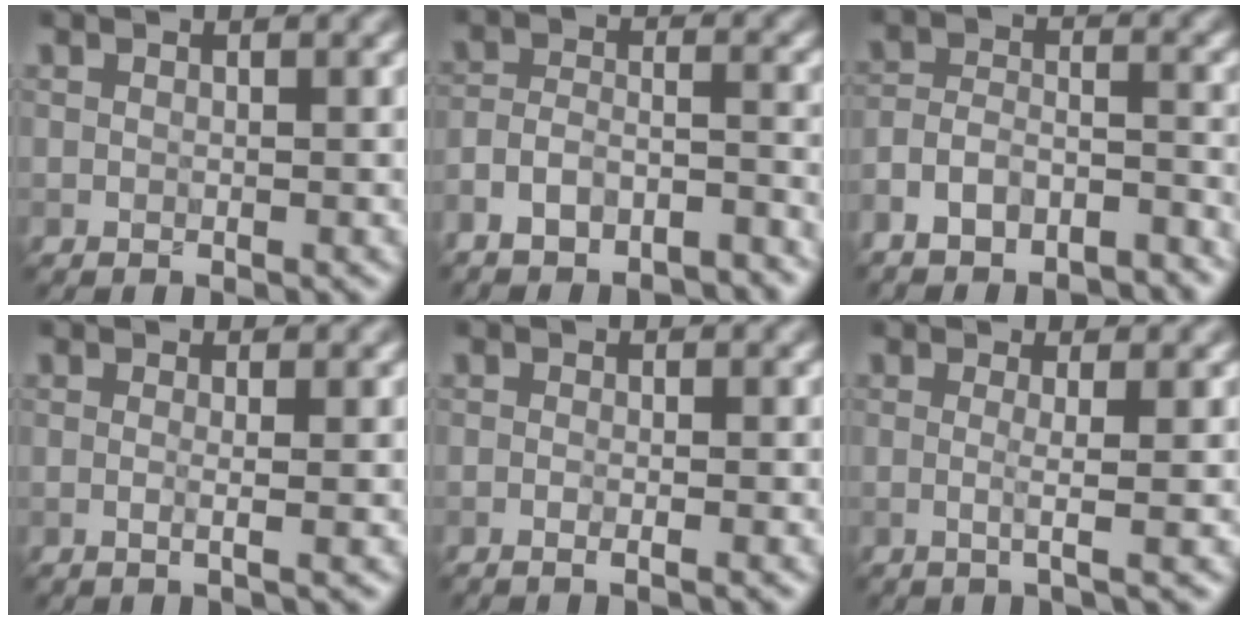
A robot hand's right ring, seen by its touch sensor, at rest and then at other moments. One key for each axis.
{"total": 6.4, "fx": -5.6, "fy": 2.2, "fz": 2.3, "tx": -0.036, "ty": 0.002, "tz": -0.097}
{"total": 6.6, "fx": -5.7, "fy": 2.5, "fz": 2.3, "tx": -0.037, "ty": 0.001, "tz": -0.101}
{"total": 2.9, "fx": 0.6, "fy": 1.6, "fz": 2.3, "tx": -0.004, "ty": 0.006, "tz": -0.023}
{"total": 2.1, "fx": -1.0, "fy": 0.9, "fz": 1.7, "tx": -0.005, "ty": 0.002, "tz": -0.029}
{"total": 2.0, "fx": 0.0, "fy": 0.6, "fz": 1.9, "tx": -0.031, "ty": -0.002, "tz": -0.015}